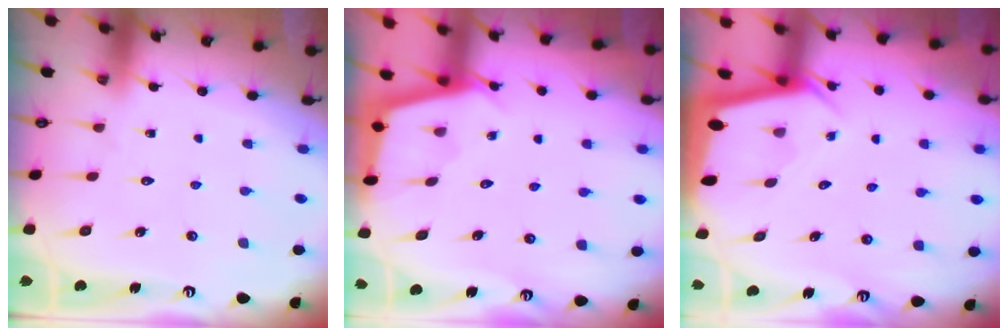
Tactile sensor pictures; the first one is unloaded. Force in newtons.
{"total": 2.5, "press": 2.5, "slide": 0.1}
{"total": 2.4, "press": 2.4, "slide": 0.1}